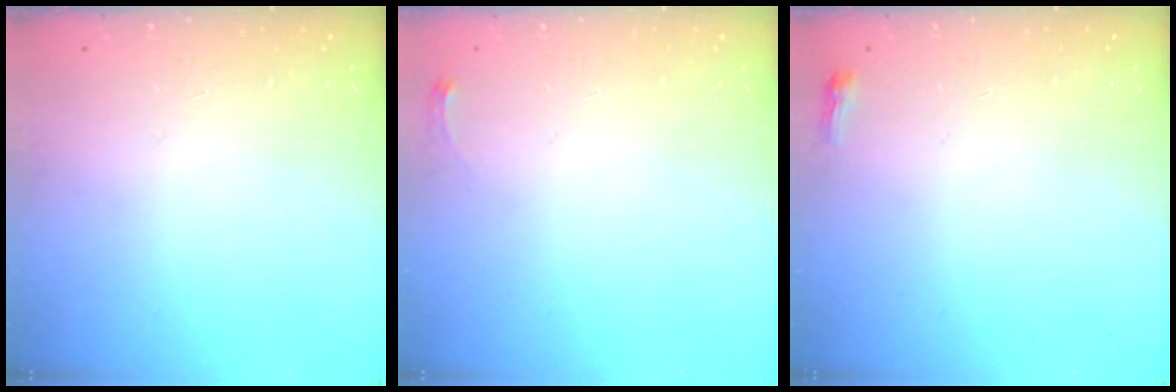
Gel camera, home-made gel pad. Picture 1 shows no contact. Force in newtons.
{"total": 2.8, "press": 2.8, "slide": 0.4}
{"total": 2.6, "press": 2.5, "slide": 0.6}